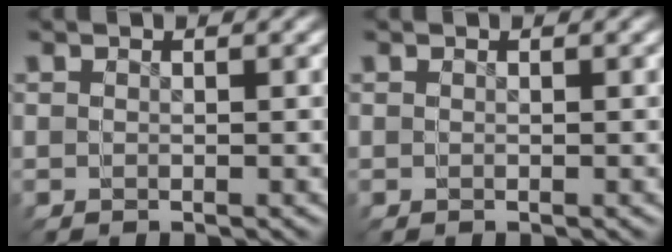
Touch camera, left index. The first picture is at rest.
{"total": 0.0}